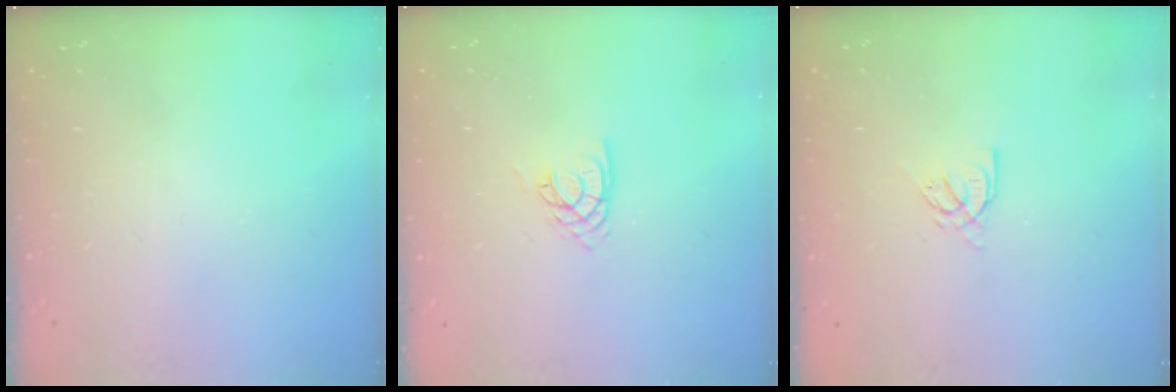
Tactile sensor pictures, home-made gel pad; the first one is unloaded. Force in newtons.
{"total": 4.2, "press": 4.2, "slide": 0.0}
{"total": 4.2, "press": 4.2, "slide": 0.2}